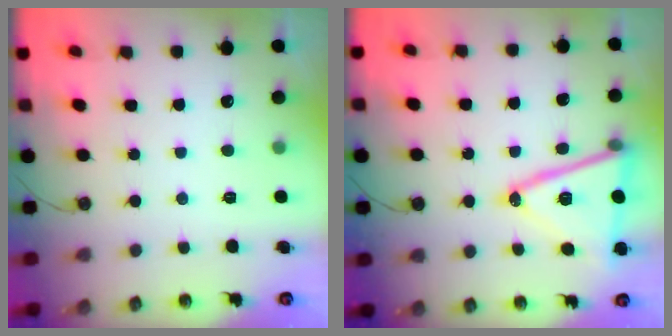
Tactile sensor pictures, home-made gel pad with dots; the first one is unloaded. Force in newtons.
{"total": 18.5, "press": 18.2, "slide": 3.5}